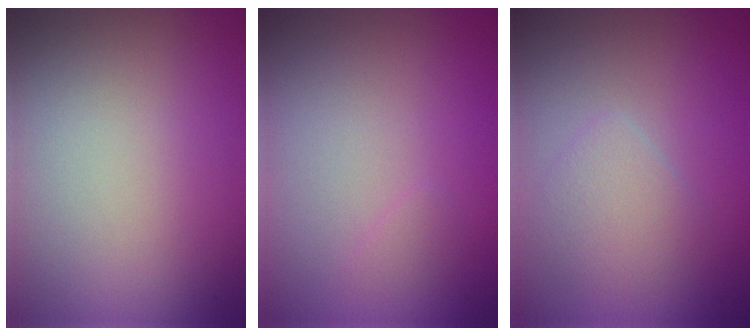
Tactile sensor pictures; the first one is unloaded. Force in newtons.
{"total": 0.6, "press": 0.6, "slide": 0.1}
{"total": 2.3, "press": 2.3, "slide": 0.1}